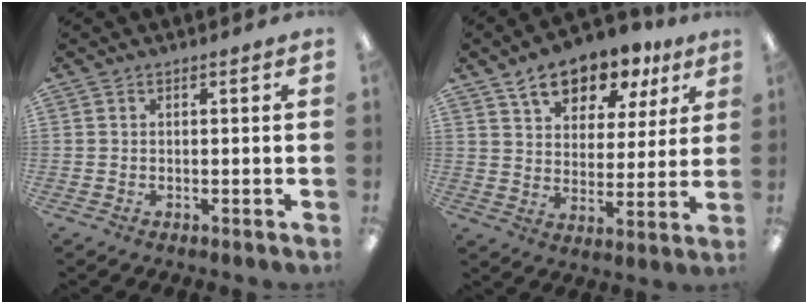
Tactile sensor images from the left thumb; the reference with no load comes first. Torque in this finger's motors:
{"motor_torque": [0.61, 0.99, 1.36, -1.37, 0.00]}